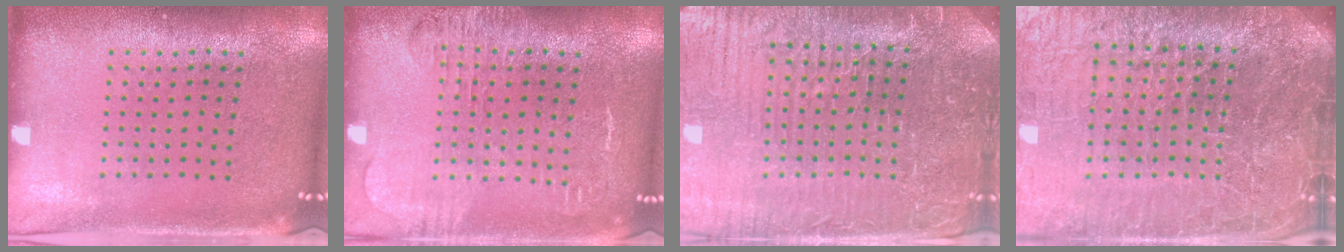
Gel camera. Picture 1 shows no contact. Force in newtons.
{"total": 1.7, "press": 1.5, "slide": 0.8}
{"total": 5.5, "press": 5.1, "slide": 2.0}
{"total": 7.6, "press": 6.5, "slide": 3.9}